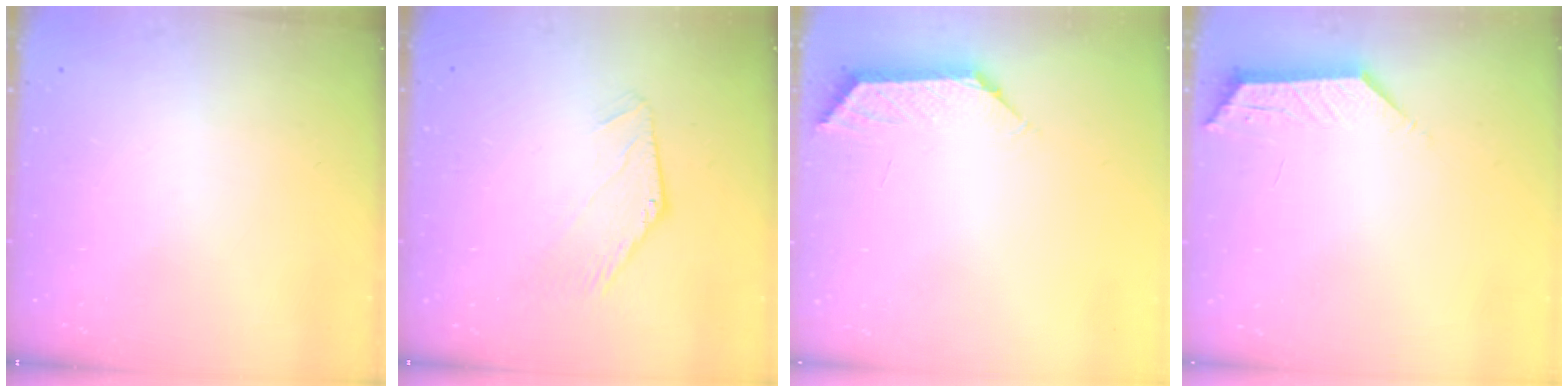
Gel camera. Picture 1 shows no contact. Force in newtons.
{"total": 0.9, "press": 0.9, "slide": 0.2}
{"total": 1.2, "press": 1.1, "slide": 0.4}
{"total": 1.9, "press": 1.9, "slide": 0.4}